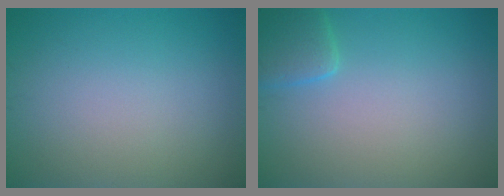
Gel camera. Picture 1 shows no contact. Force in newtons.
{"total": 2.4, "press": 2.4, "slide": 0.1}